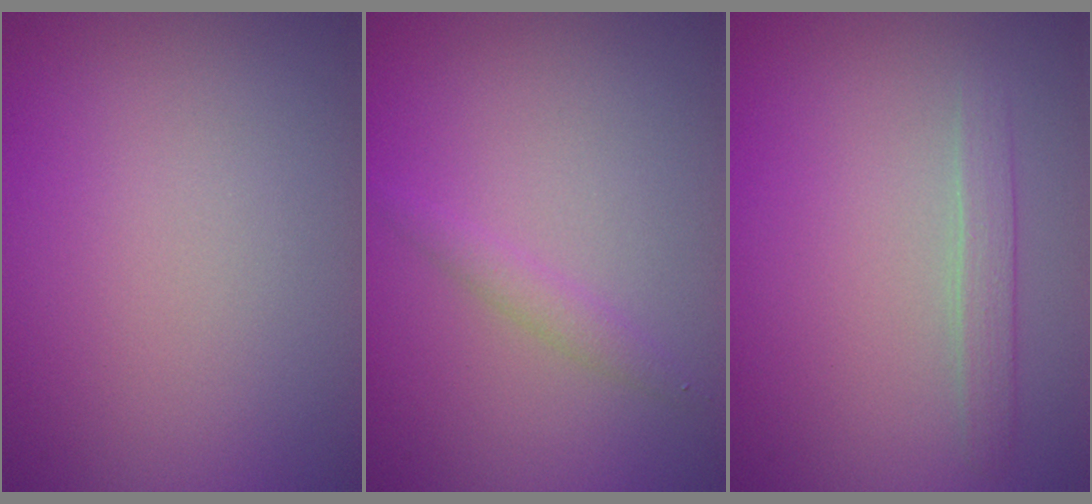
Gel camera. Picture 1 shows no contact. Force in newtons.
{"total": 1.5, "press": 1.5, "slide": 0.1}
{"total": 1.5, "press": 1.5, "slide": 0.1}